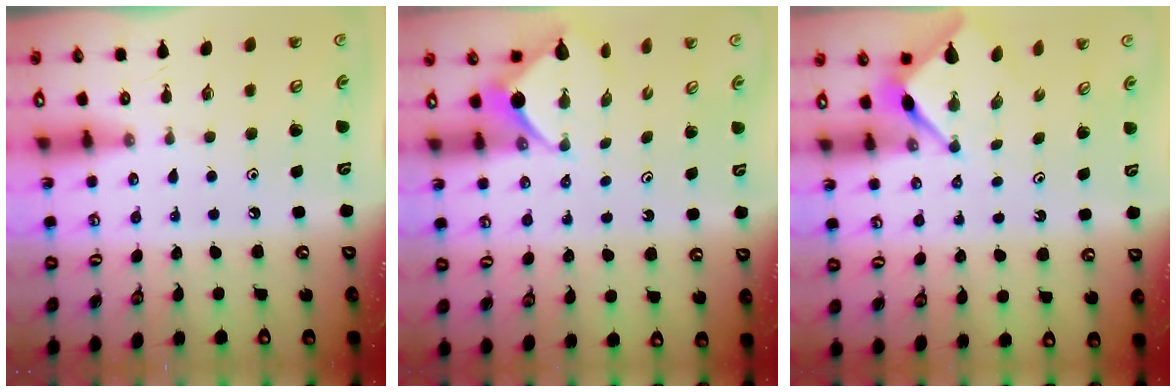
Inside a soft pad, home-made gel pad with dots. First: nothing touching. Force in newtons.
{"total": 5.4, "press": 5.4, "slide": 0.1}
{"total": 3.0, "press": 2.9, "slide": 0.3}